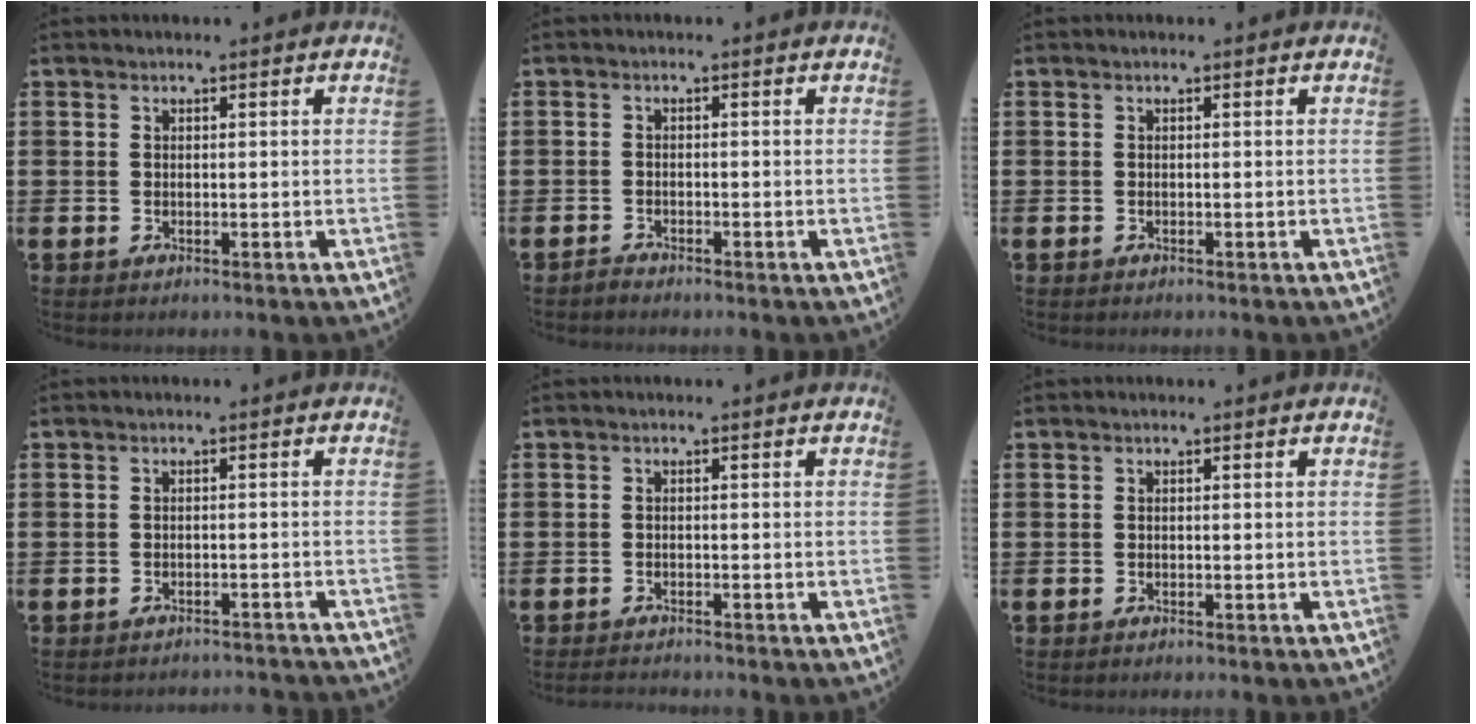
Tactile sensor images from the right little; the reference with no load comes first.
{"total": 0.9, "force": [-0.9, 0.1, 0.0], "torque": [-0.002, -0.001, -0.019]}
{"total": 0.0}
{"total": 1.1, "force": [-1.1, -0.1, -0.1], "torque": [-0.002, 0.004, -0.024]}
{"total": 0.9, "force": [-0.9, 0.0, 0.1], "torque": [-0.004, -0.002, -0.017]}
{"total": 0.0}